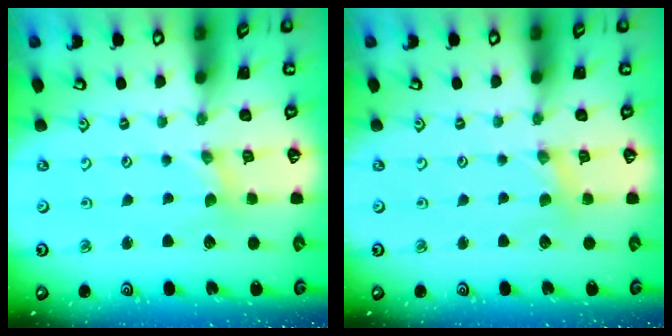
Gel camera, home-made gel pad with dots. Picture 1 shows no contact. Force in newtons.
{"total": 1.3, "press": 1.3, "slide": 0.2}